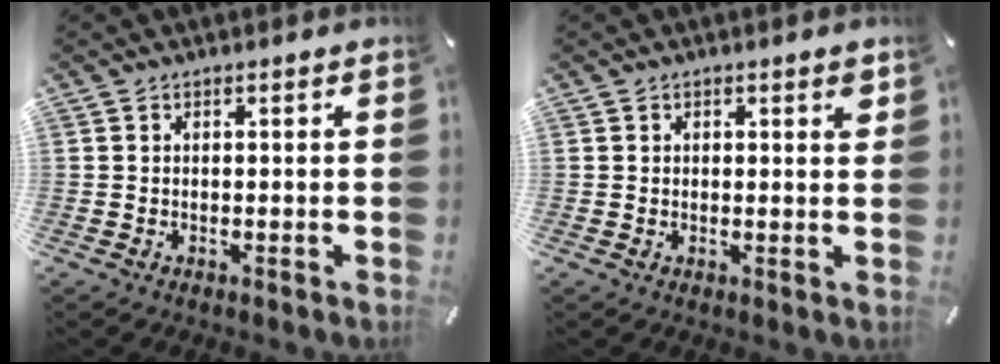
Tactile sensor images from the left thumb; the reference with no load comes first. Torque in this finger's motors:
{"motor_torque": [0.14, -0.28, 0.10, 0.11, 0.00]}